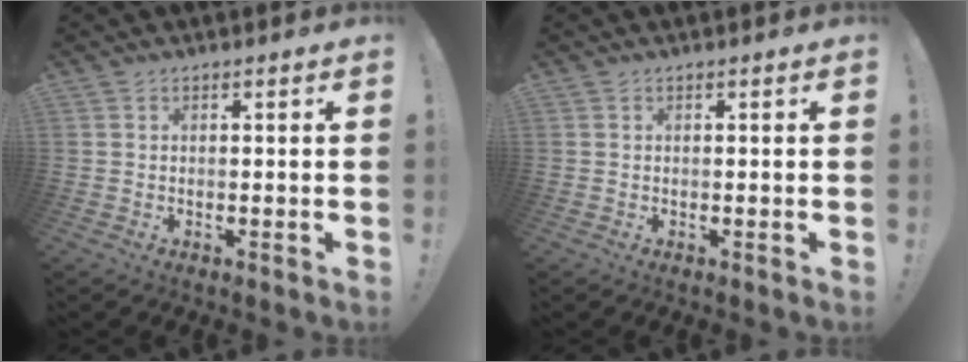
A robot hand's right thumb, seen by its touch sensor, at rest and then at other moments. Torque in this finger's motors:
{"motor_torque": [0.00, 0.00, 0.11, -0.05, 0.05]}